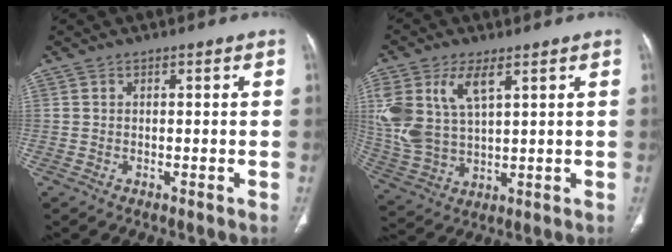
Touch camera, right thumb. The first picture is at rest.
{"total": 13.4, "force": [5.3, 6.9, 10.2], "torque": [-0.230, -0.008, 0.119]}